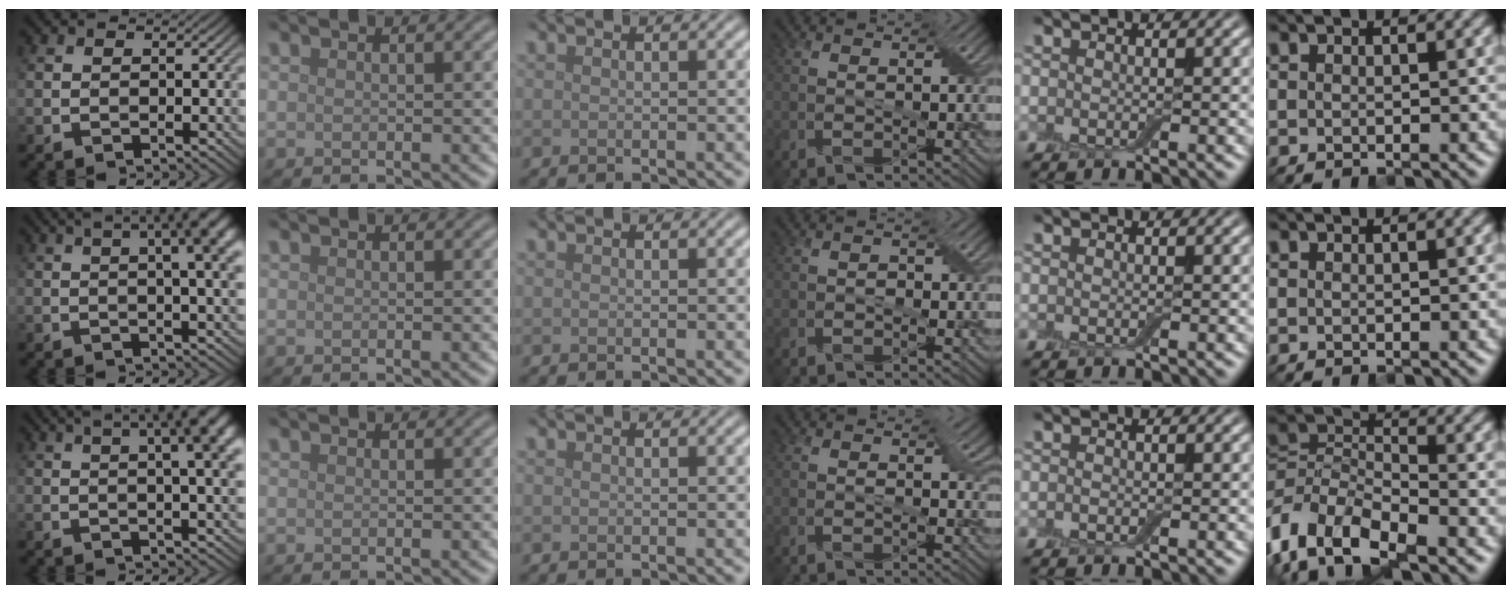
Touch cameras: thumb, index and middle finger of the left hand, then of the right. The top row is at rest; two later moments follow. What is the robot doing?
{"motion": "wrap", "object": "cling film"}